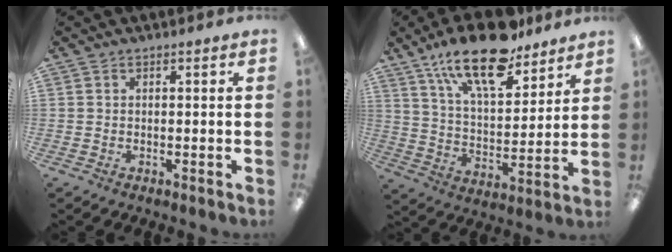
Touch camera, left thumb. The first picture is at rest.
{"total": 19.2, "force": [14.2, 7.4, 10.6], "torque": [-0.185, -0.073, 0.245]}